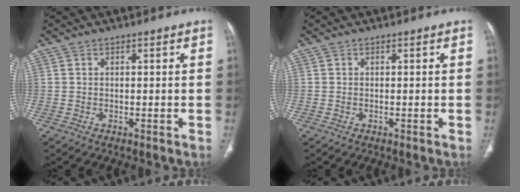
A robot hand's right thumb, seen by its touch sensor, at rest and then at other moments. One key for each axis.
{"total": 0.0}